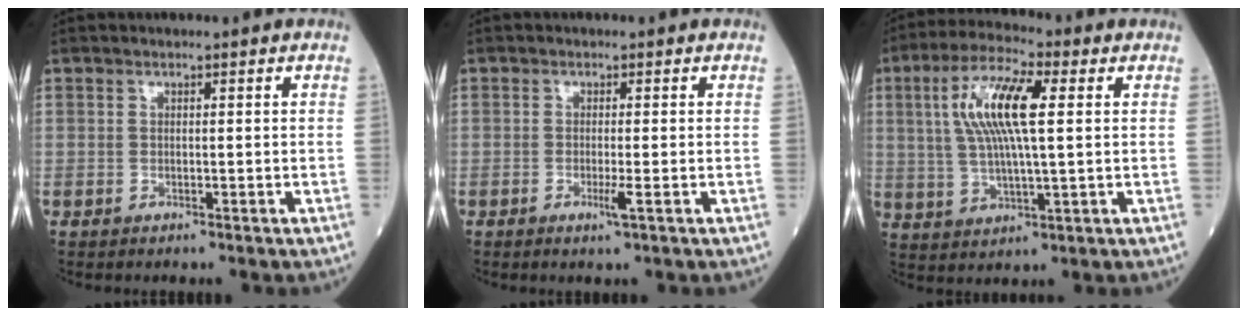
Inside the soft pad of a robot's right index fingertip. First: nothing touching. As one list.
[{"total": 1.9, "force": [-0.6, -0.2, 1.8], "torque": [-0.035, -0.006, -0.011]}, {"total": 11.7, "force": [2.7, 2.3, 11.2], "torque": [-0.228, 0.014, 0.048]}]